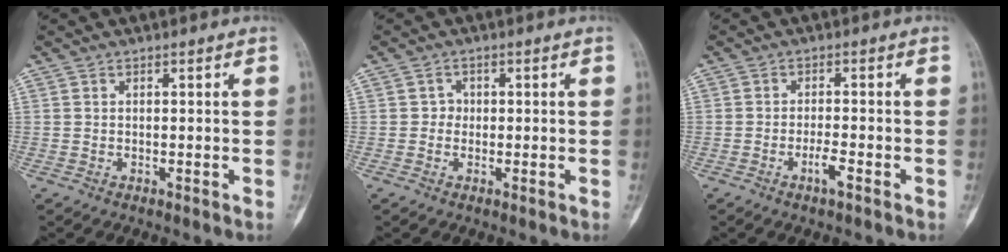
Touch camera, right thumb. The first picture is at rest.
{"total": 1.6, "force": [-0.1, 1.5, 0.5], "torque": [0.005, 0.007, -0.007]}
{"total": 2.9, "force": [-1.5, 0.5, 2.4], "torque": [-0.046, 0.006, -0.030]}